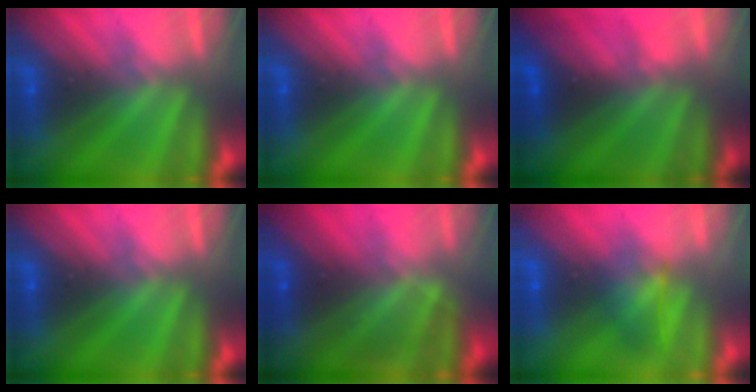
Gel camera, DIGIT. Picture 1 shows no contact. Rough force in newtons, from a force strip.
{"total": 0.0}
{"total": 3.1}
{"total": 0.0}
{"total": 1.7}
{"total": 1.3}